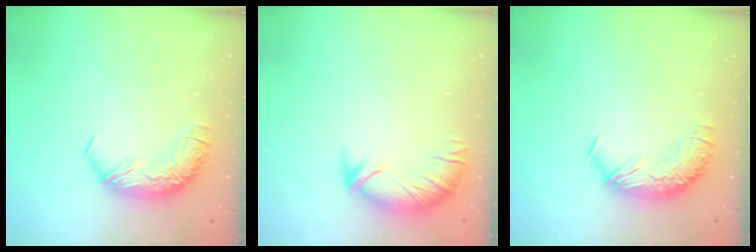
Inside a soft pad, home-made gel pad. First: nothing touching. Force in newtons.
{"total": 3.4, "press": 3.2, "slide": 1.3}
{"total": 0.0}